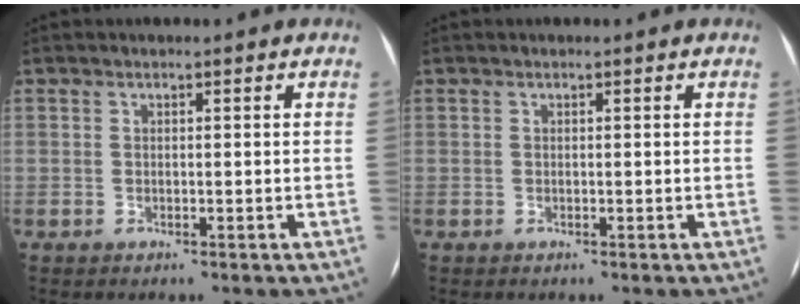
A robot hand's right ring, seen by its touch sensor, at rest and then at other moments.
{"total": 0.0}